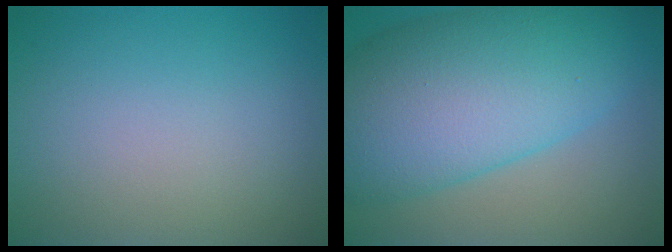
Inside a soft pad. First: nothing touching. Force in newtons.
{"total": 13.2, "press": 13.2, "slide": 0.4}